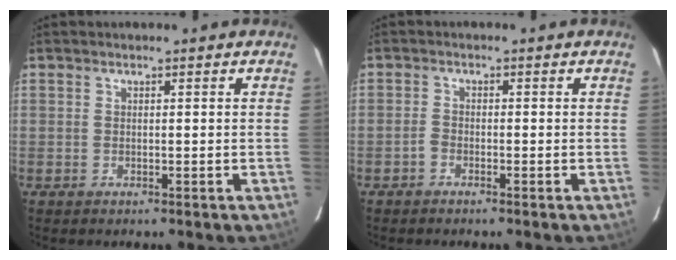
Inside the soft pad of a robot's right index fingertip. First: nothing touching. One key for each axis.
{"total": 1.4, "fx": -1.1, "fy": 0.5, "fz": 0.5, "tx": -0.018, "ty": 0.003, "tz": -0.027}